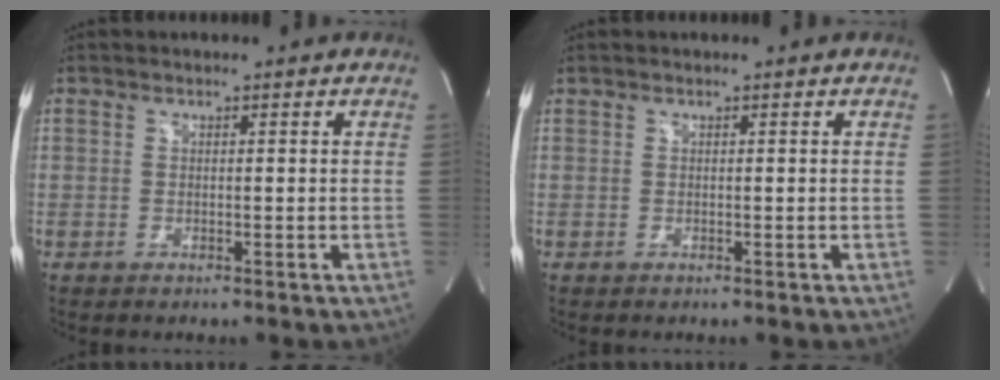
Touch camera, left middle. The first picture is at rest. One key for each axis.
{"total": 0.0}